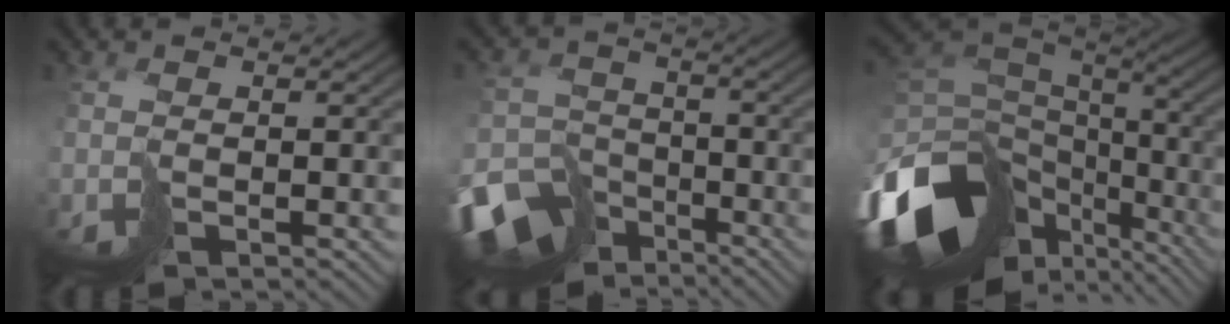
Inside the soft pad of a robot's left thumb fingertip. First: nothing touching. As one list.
[{"total": 12.0, "force": [-8.5, 7.5, 3.9], "torque": [-0.106, -0.044, -0.130]}, {"total": 18.2, "force": [-8.5, 11.4, 11.3], "torque": [-0.280, -0.053, -0.111]}]